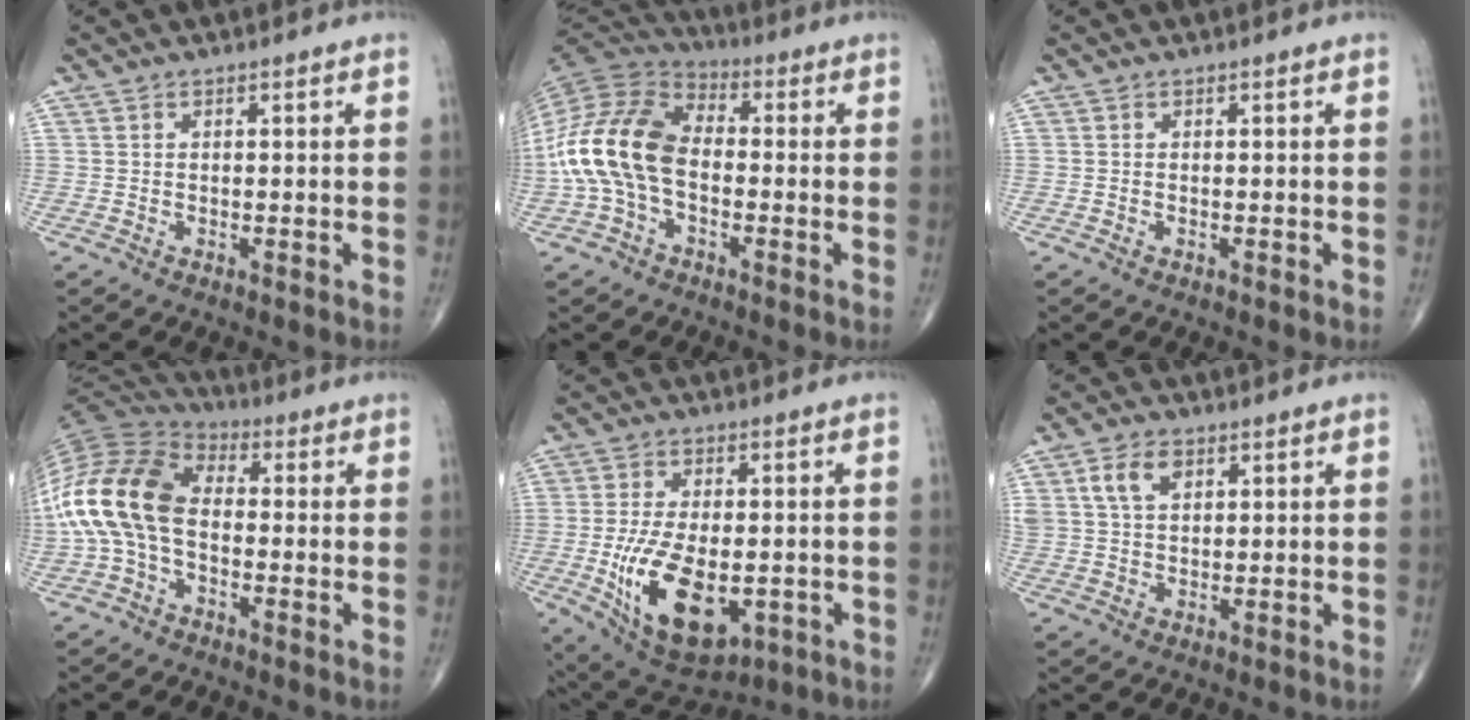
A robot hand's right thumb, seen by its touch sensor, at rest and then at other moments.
{"total": 16.7, "force": [-2.2, 10.4, 12.8], "torque": [-0.264, 0.036, -0.050]}
{"total": 0.0}
{"total": 18.4, "force": [-1.4, 11.7, 14.1], "torque": [-0.301, 0.036, -0.037]}
{"total": 17.0, "force": [-3.9, 9.0, 13.9], "torque": [-0.242, -0.009, -0.040]}
{"total": 5.8, "force": [2.5, 3.7, 3.8], "torque": [-0.063, -0.003, 0.049]}